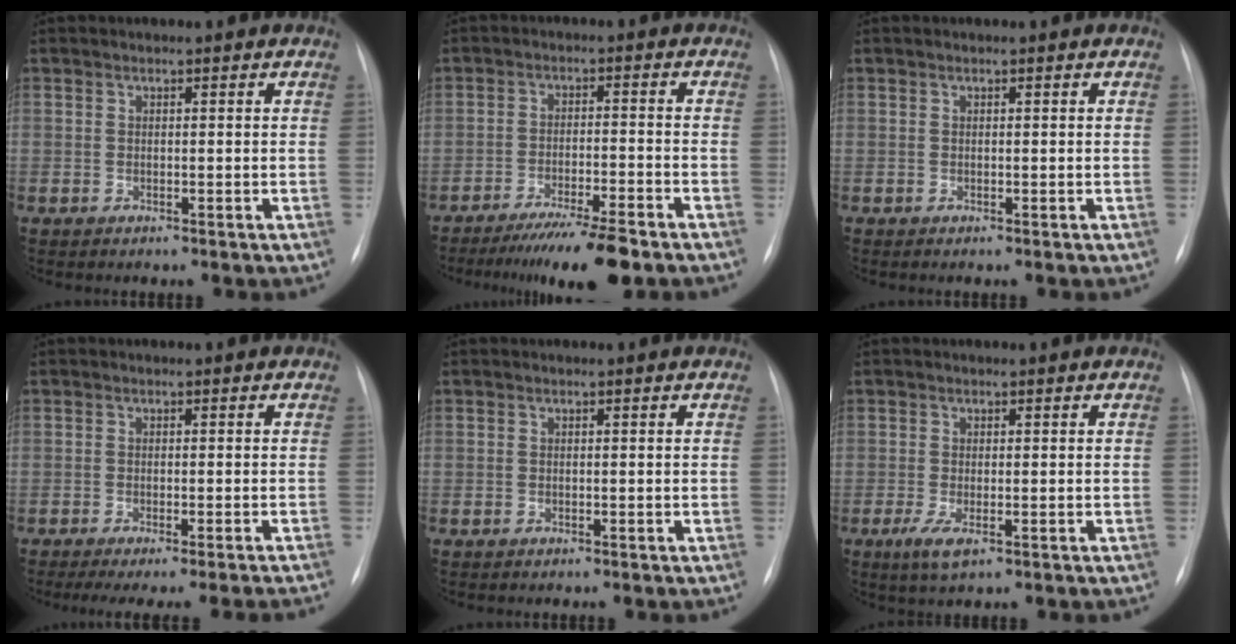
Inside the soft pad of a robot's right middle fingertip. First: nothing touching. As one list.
[{"total": 9.5, "force": [-7.5, 0.3, 5.9], "torque": [-0.089, -0.025, -0.121]}, {"total": 0.0}, {"total": 10.5, "force": [-9.5, -1.4, 4.4], "torque": [-0.034, -0.025, -0.120]}, {"total": 0.0}, {"total": 3.1, "force": [-1.4, 1.0, 2.7], "torque": [-0.056, -0.008, -0.019]}]